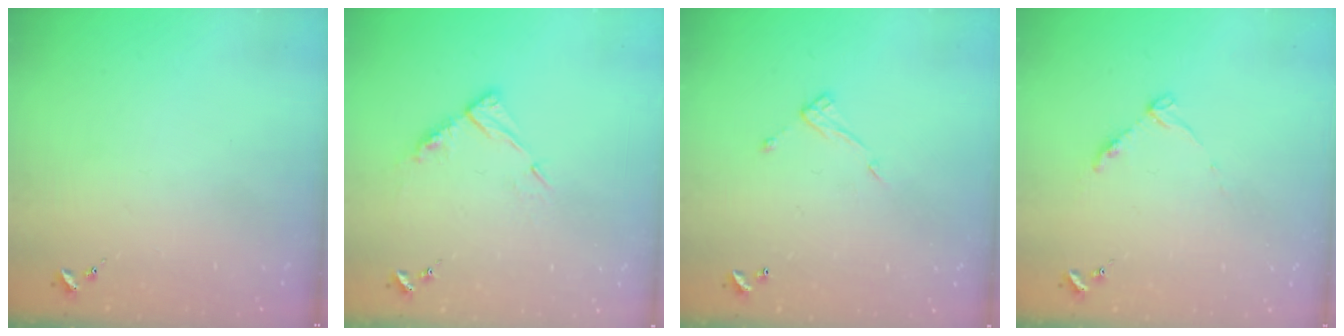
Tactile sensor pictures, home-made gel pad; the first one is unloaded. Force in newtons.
{"total": 9.0, "press": 9.0, "slide": 0.8}
{"total": 8.2, "press": 8.1, "slide": 0.4}
{"total": 5.6, "press": 5.5, "slide": 0.7}